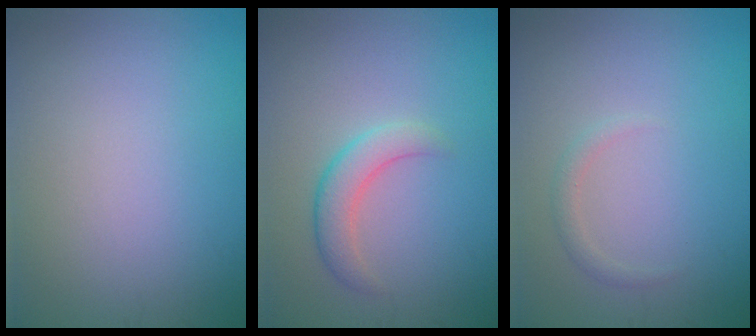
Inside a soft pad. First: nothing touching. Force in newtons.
{"total": 2.7, "press": 2.7, "slide": 0.1}
{"total": 1.0, "press": 1.0, "slide": 0.1}